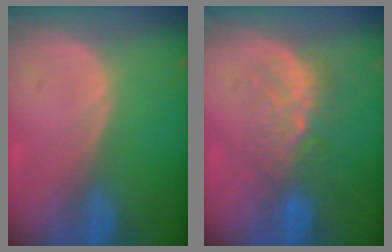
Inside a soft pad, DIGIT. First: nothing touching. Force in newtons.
{"total": 6.3, "press": 6.1, "slide": 1.8}